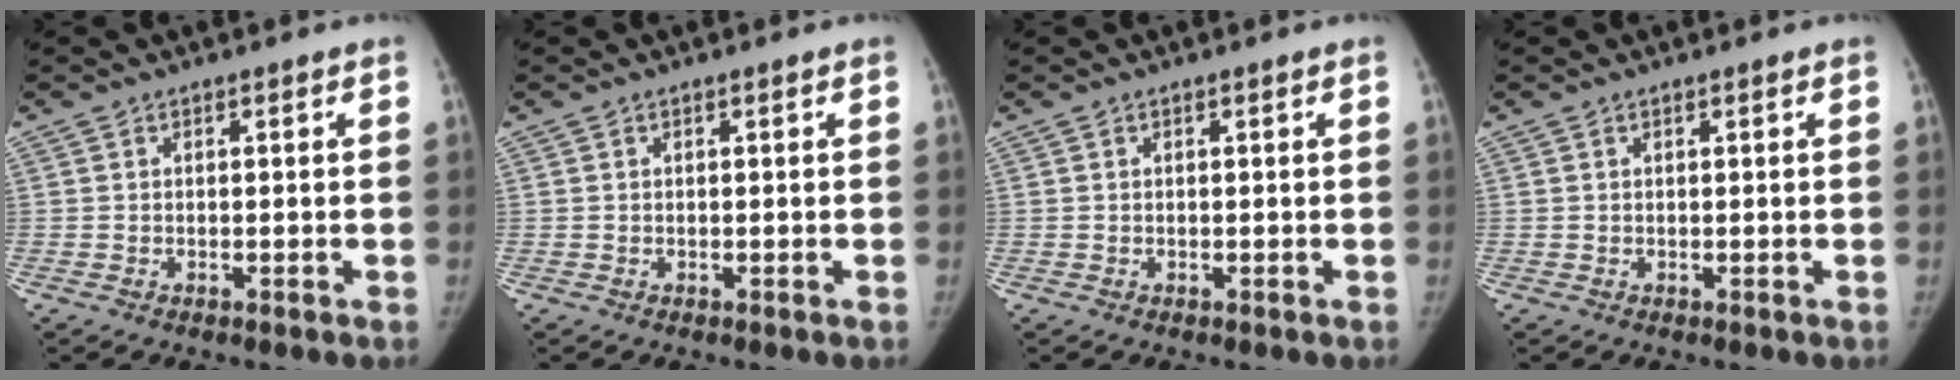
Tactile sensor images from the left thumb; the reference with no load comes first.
{"total": 0.0}
{"total": 0.0}
{"total": 0.0}